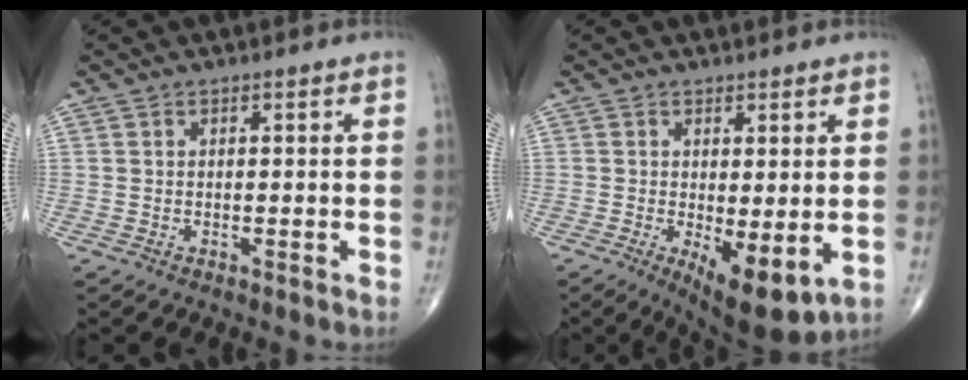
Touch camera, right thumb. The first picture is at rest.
{"total": 9.2, "force": [-1.8, 3.4, 8.4], "torque": [-0.121, -0.024, -0.018]}